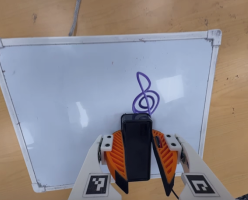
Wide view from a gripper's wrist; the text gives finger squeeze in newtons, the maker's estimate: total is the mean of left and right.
{"total": 11.9, "left": 12.0, "right": 11.8}